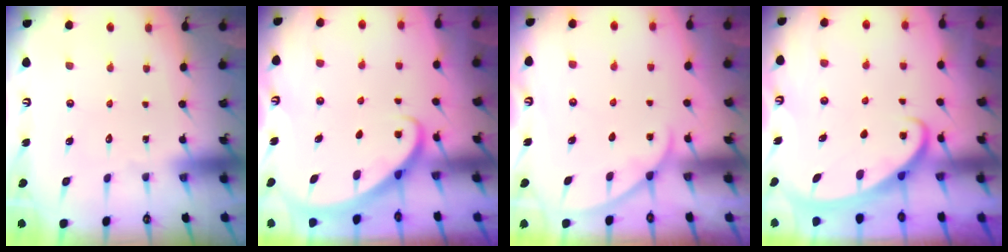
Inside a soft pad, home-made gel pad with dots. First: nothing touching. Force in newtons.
{"total": 2.7, "press": 2.7, "slide": 0.2}
{"total": 2.3, "press": 2.2, "slide": 0.3}
{"total": 2.5, "press": 2.5, "slide": 0.3}